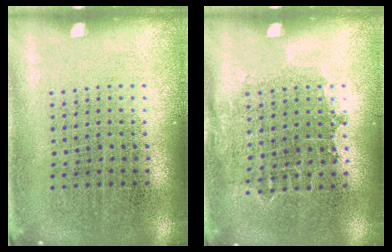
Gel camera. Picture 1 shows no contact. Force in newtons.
{"total": 0.8, "press": 0.7, "slide": 0.4}